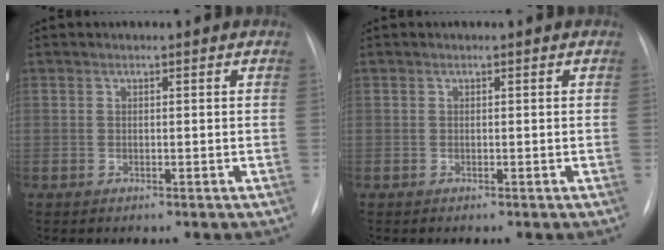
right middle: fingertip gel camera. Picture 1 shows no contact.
{"total": 0.0}